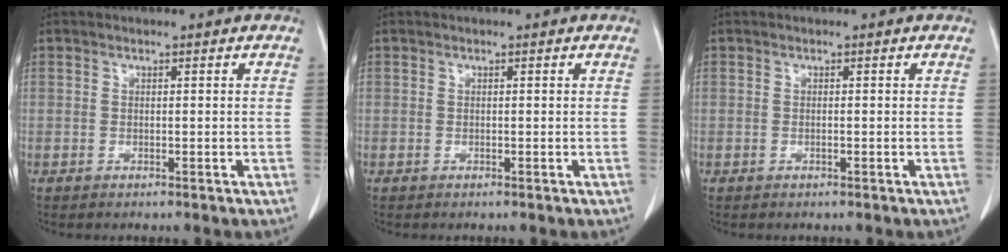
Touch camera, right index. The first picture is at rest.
{"total": 0.0}
{"total": 0.0}